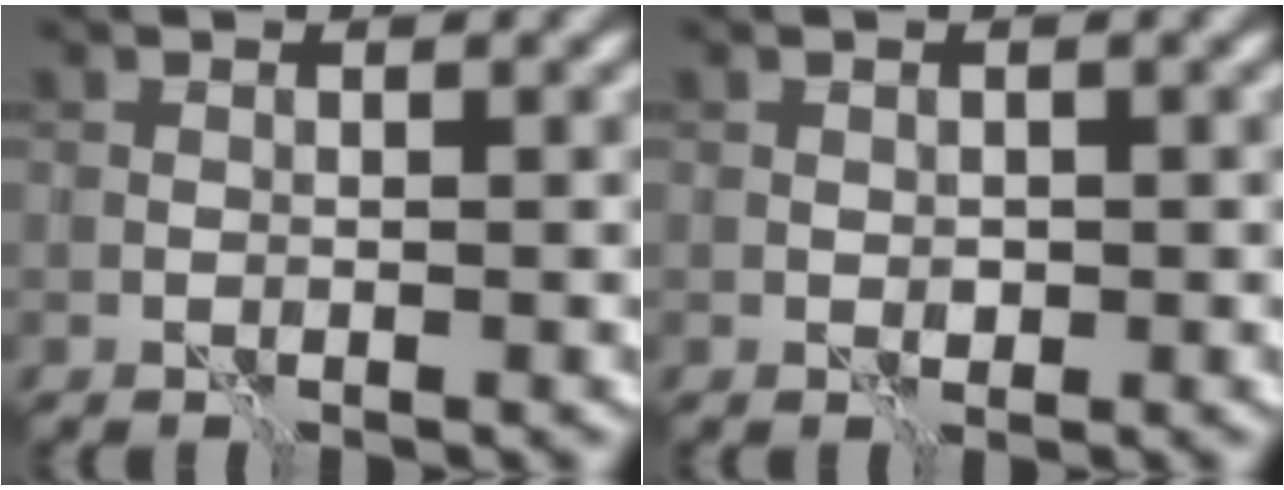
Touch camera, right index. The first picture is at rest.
{"total": 0.7, "force": [0.0, 0.6, 0.4], "torque": [-0.005, -0.003, 0.000]}